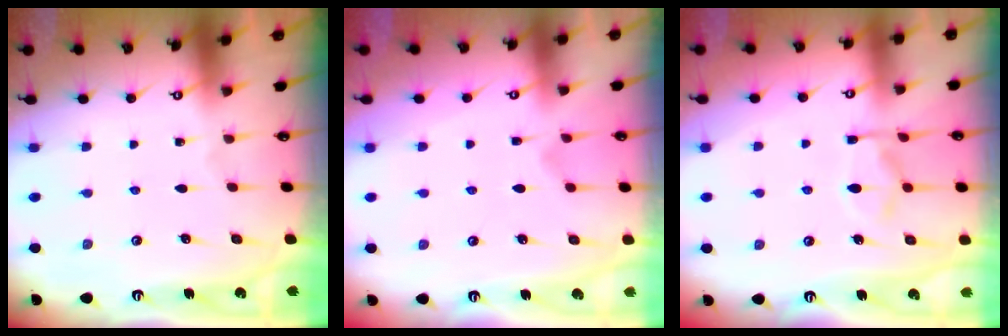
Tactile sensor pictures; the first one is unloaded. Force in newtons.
{"total": 2.1, "press": 1.9, "slide": 1.0}
{"total": 9.3, "press": 9.2, "slide": 1.4}